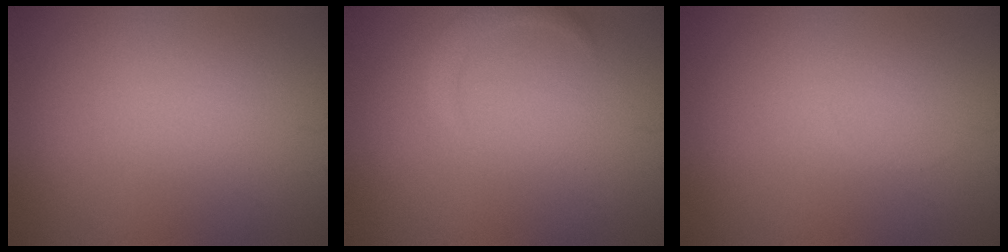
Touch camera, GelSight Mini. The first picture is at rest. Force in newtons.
{"total": 1.6, "press": 1.6, "slide": 0.1}
{"total": 0.0}